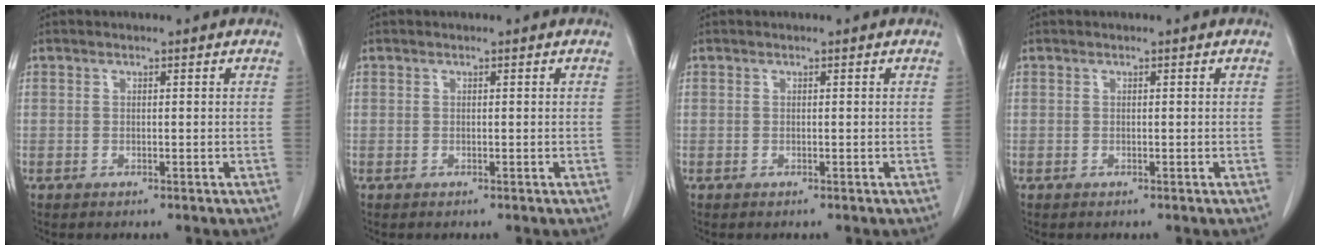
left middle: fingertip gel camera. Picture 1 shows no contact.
{"total": 0.0}
{"total": 0.0}
{"total": 0.0}